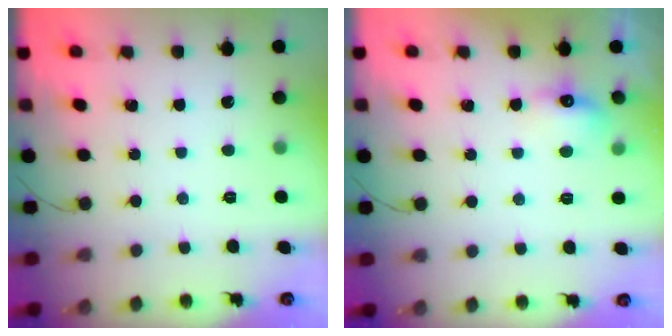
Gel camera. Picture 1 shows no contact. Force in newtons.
{"total": 6.2, "press": 6.1, "slide": 1.1}